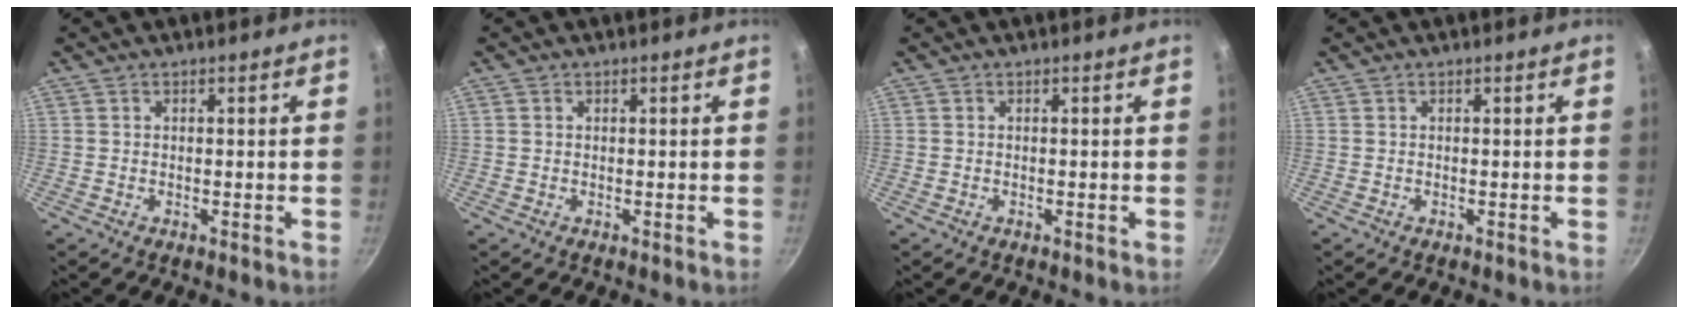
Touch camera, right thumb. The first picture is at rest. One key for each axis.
{"total": 0.0}
{"total": 0.0}
{"total": 0.0}